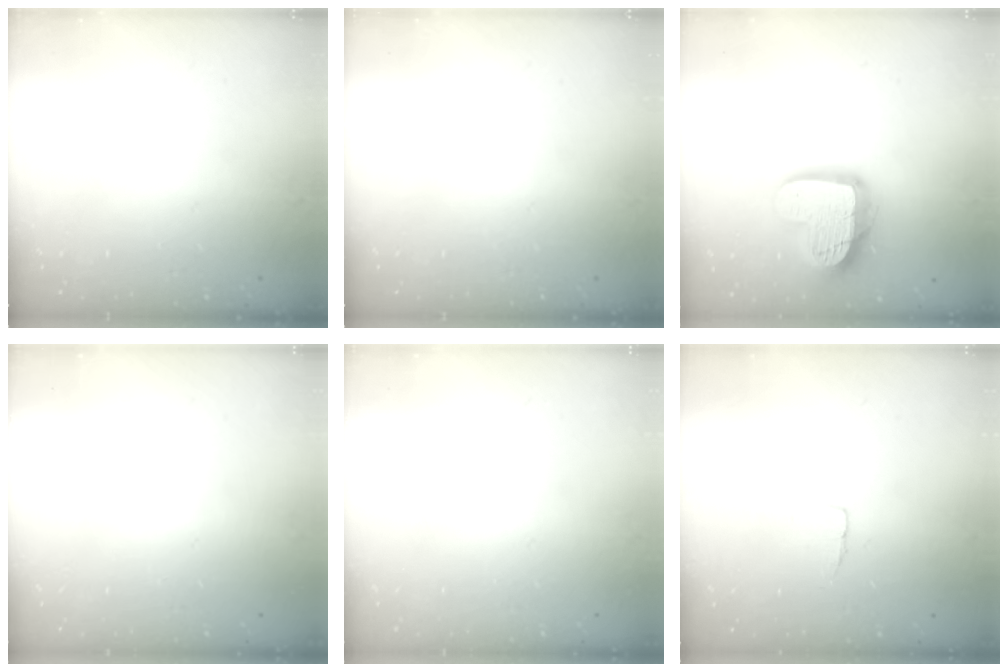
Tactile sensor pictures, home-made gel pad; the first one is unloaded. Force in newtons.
{"total": 0.0}
{"total": 16.5, "press": 16.4, "slide": 1.3}
{"total": 0.0}
{"total": 0.0}
{"total": 3.9, "press": 3.9, "slide": 0.3}